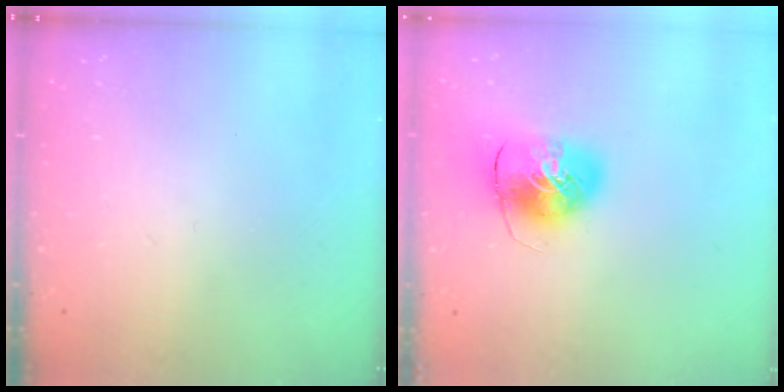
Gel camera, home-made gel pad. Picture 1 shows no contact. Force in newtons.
{"total": 9.5, "press": 9.4, "slide": 1.5}